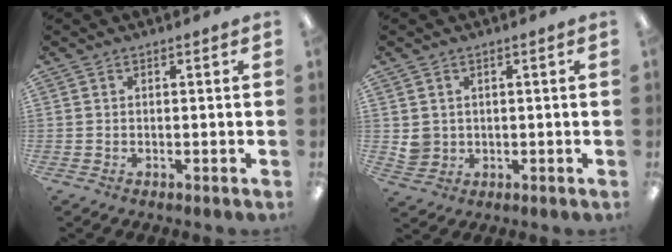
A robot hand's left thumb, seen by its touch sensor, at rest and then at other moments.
{"total": 3.9, "force": [0.9, 3.8, 0.5], "torque": [-0.012, 0.003, 0.020]}